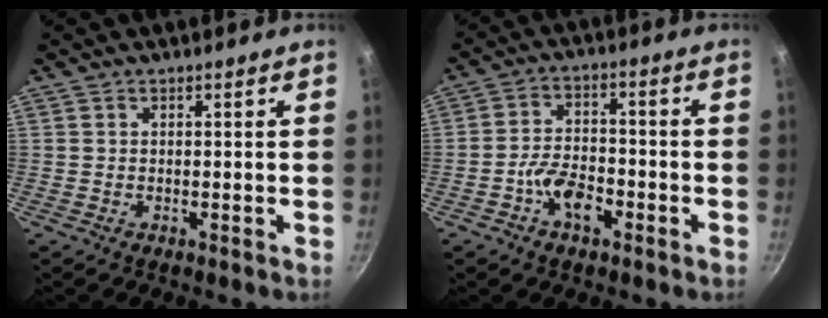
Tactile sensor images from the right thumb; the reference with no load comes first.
{"total": 7.6, "force": [-3.5, 4.1, 5.3], "torque": [-0.081, 0.035, -0.065]}